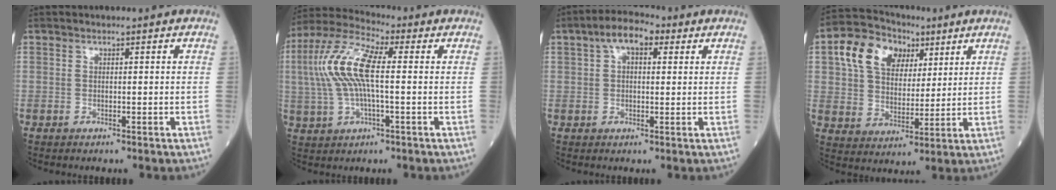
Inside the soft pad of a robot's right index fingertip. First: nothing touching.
{"total": 11.7, "force": [1.0, 3.0, 11.2], "torque": [-0.254, 0.026, 0.015]}
{"total": 6.0, "force": [2.5, 2.9, 4.7], "torque": [-0.081, 0.026, 0.038]}
{"total": 11.7, "force": [4.8, 8.1, 7.0], "torque": [-0.145, 0.038, 0.087]}